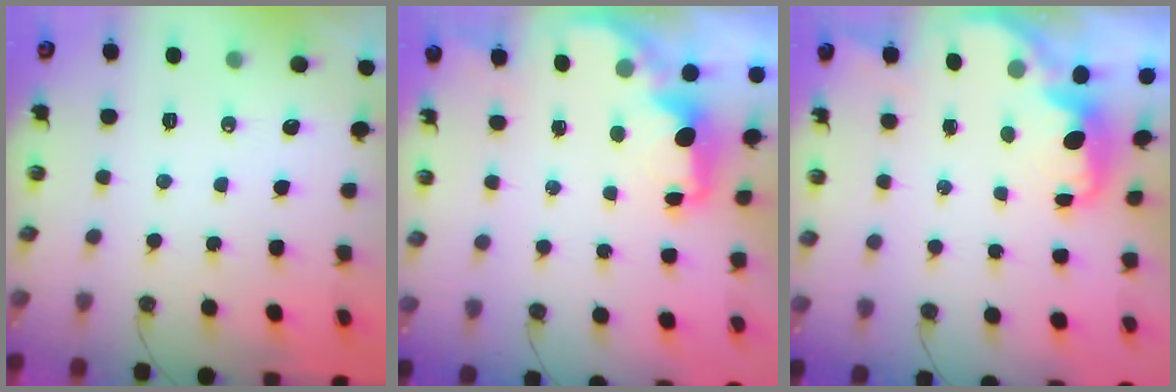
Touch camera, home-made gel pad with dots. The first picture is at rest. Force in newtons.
{"total": 2.3, "press": 2.2, "slide": 0.8}
{"total": 1.2, "press": 1.0, "slide": 0.6}